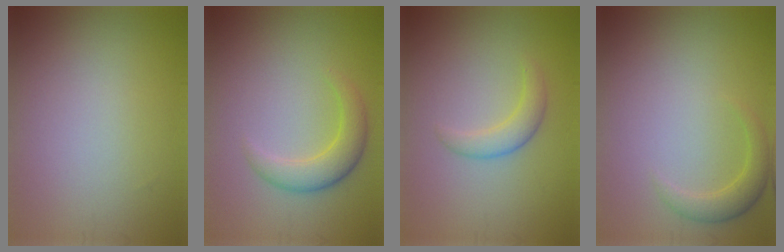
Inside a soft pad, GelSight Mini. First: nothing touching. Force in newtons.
{"total": 3.3, "press": 3.3, "slide": 0.1}
{"total": 2.2, "press": 2.2, "slide": 0.2}
{"total": 2.1, "press": 2.1, "slide": 0.2}